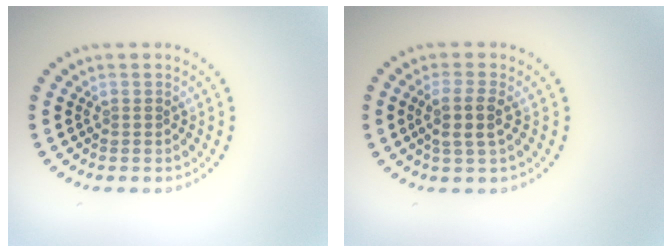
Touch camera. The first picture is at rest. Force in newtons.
{"total": 2.5, "press": 2.2, "slide": 1.1}